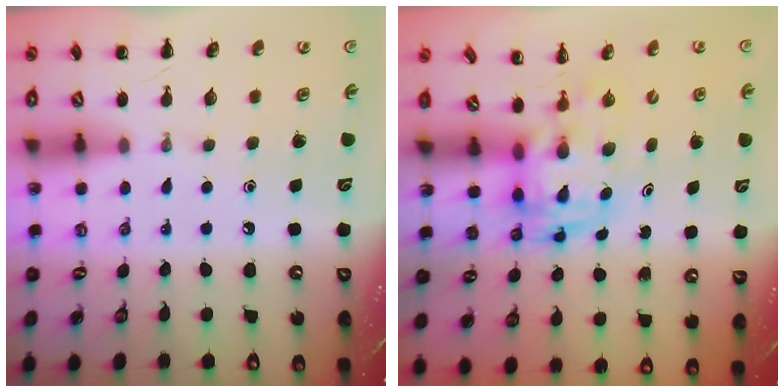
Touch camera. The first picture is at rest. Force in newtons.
{"total": 3.0, "press": 3.0, "slide": 0.6}